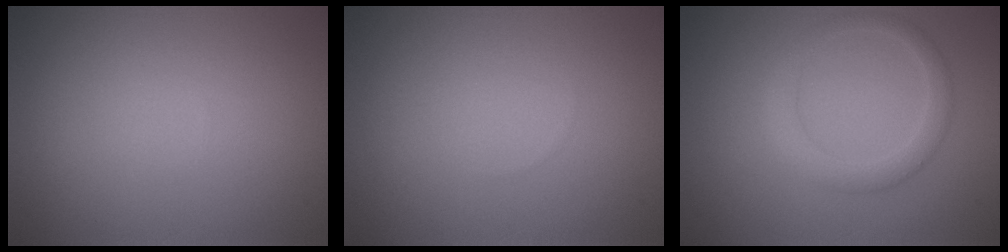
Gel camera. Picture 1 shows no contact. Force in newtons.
{"total": 0.0}
{"total": 2.4, "press": 2.4, "slide": 0.2}